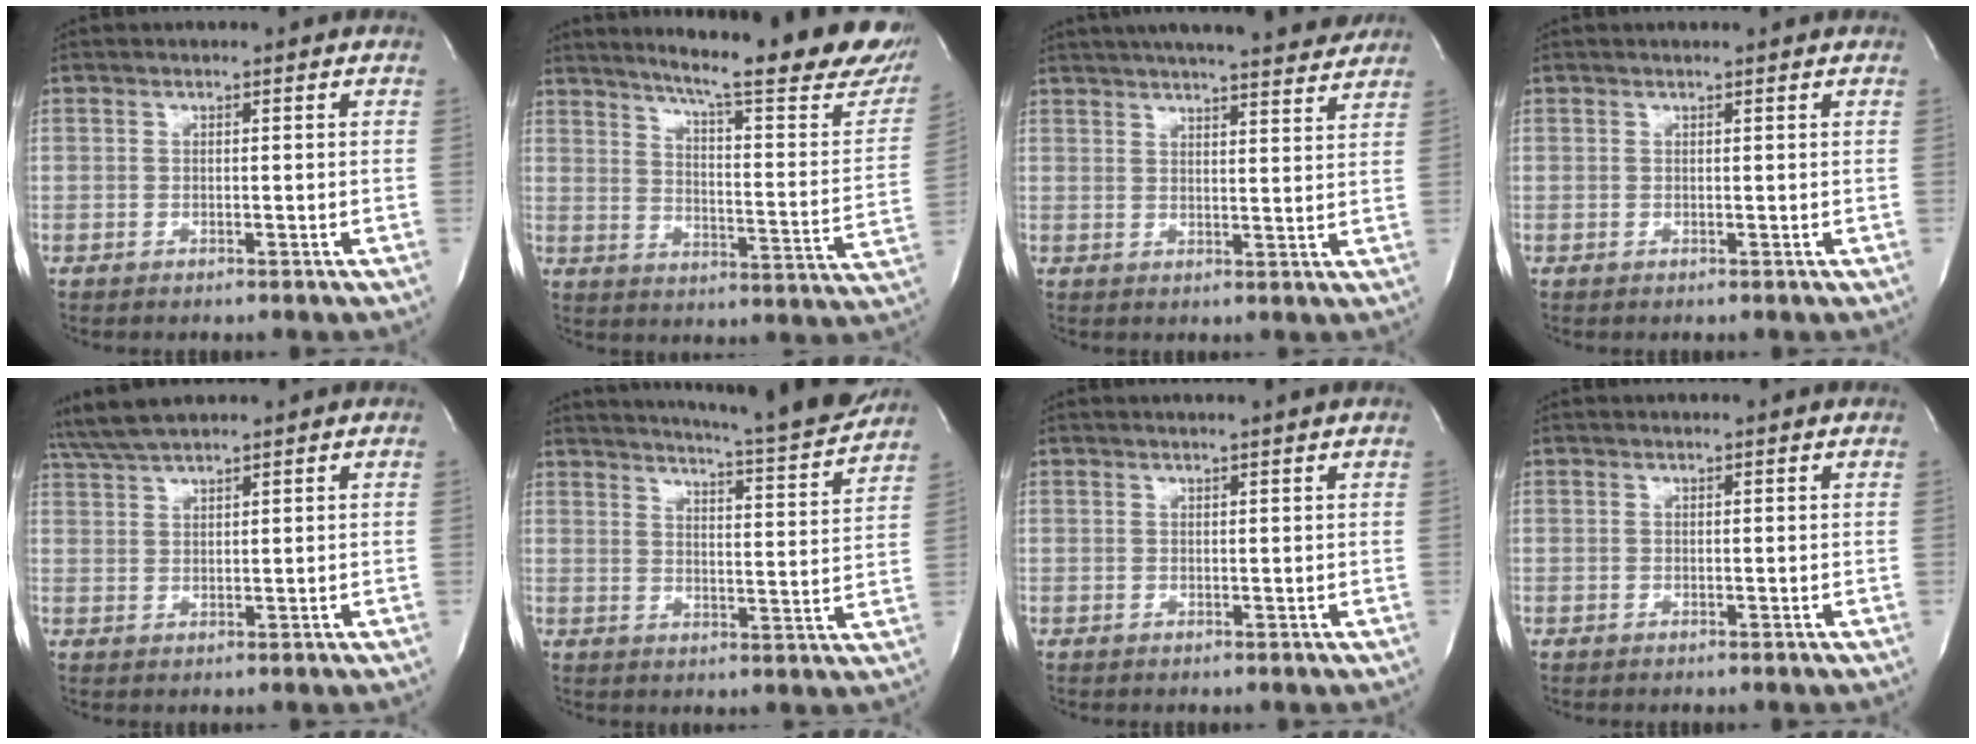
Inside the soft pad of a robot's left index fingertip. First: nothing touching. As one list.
[{"total": 27.5, "force": [22.4, 2.3, 15.8], "torque": [-0.227, -0.076, 0.277]}, {"total": 19.2, "force": [17.1, 2.2, 8.5], "torque": [-0.137, 0.022, 0.226]}, {"total": 1.6, "force": [1.5, -0.2, 0.6], "torque": [-0.014, 0.009, 0.019]}, {"total": 6.0, "force": [5.4, 0.0, 2.6], "torque": [-0.060, 0.025, 0.108]}, {"total": 16.6, "force": [15.4, -0.7, 6.1], "torque": [-0.101, -0.051, 0.197]}, {"total": 1.9, "force": [1.6, -0.6, 0.8], "torque": [-0.018, 0.000, 0.027]}, {"total": 1.0, "force": [1.0, -0.1, 0.3], "torque": [-0.011, 0.007, 0.013]}]